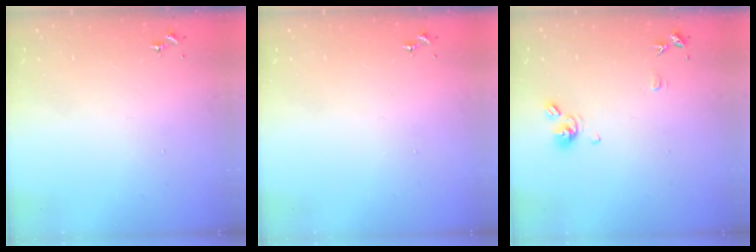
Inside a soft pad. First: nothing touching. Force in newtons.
{"total": 0.0}
{"total": 9.4, "press": 9.4, "slide": 0.9}